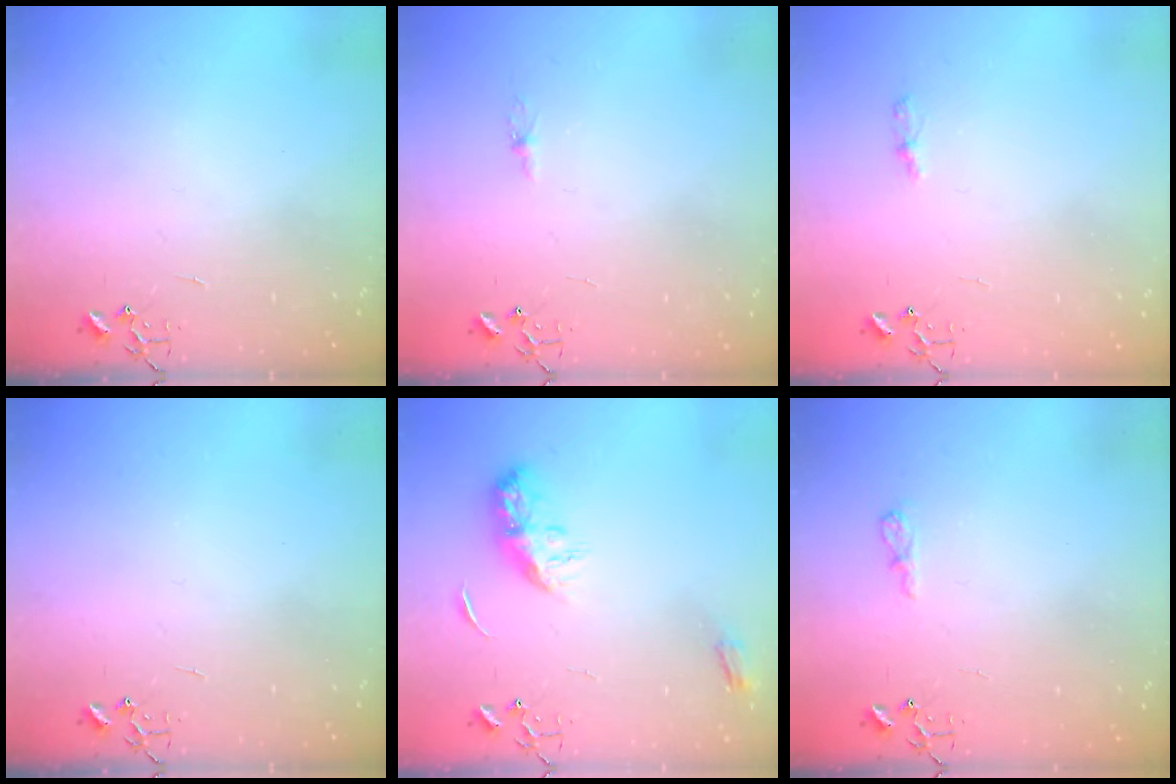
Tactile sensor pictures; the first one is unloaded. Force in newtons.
{"total": 2.2, "press": 2.2, "slide": 0.3}
{"total": 3.7, "press": 3.6, "slide": 0.5}
{"total": 0.0}
{"total": 9.1, "press": 9.1, "slide": 0.1}
{"total": 6.9, "press": 6.8, "slide": 0.8}